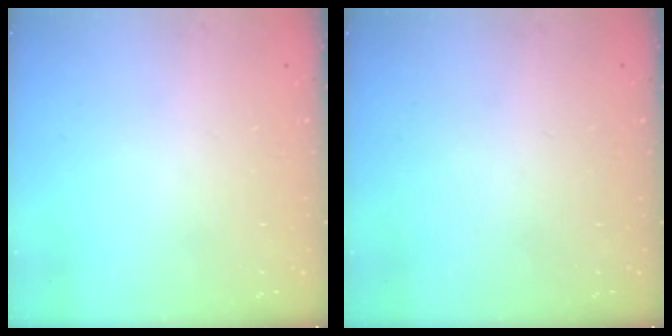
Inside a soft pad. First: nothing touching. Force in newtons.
{"total": 0.0}